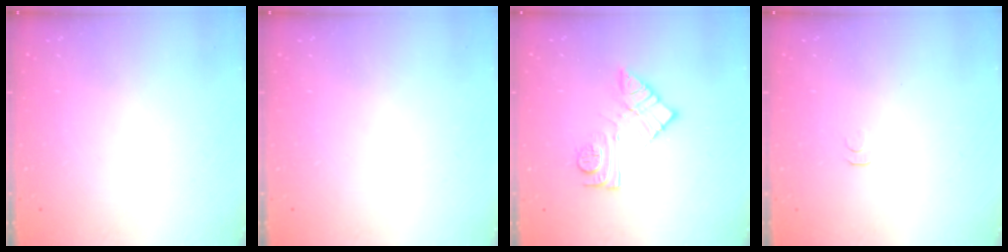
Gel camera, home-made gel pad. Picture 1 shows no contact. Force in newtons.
{"total": 0.0}
{"total": 12.2, "press": 12.1, "slide": 0.7}
{"total": 4.9, "press": 4.9, "slide": 0.5}